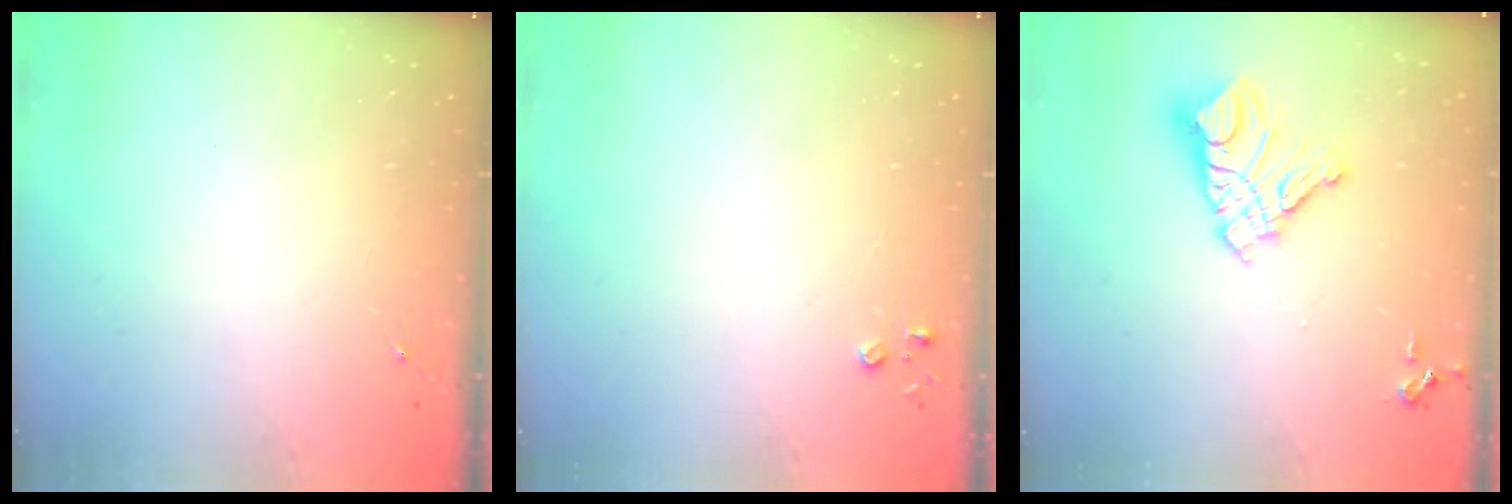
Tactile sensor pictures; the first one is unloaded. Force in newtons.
{"total": 2.8, "press": 2.8, "slide": 0.3}
{"total": 14.6, "press": 14.5, "slide": 1.6}